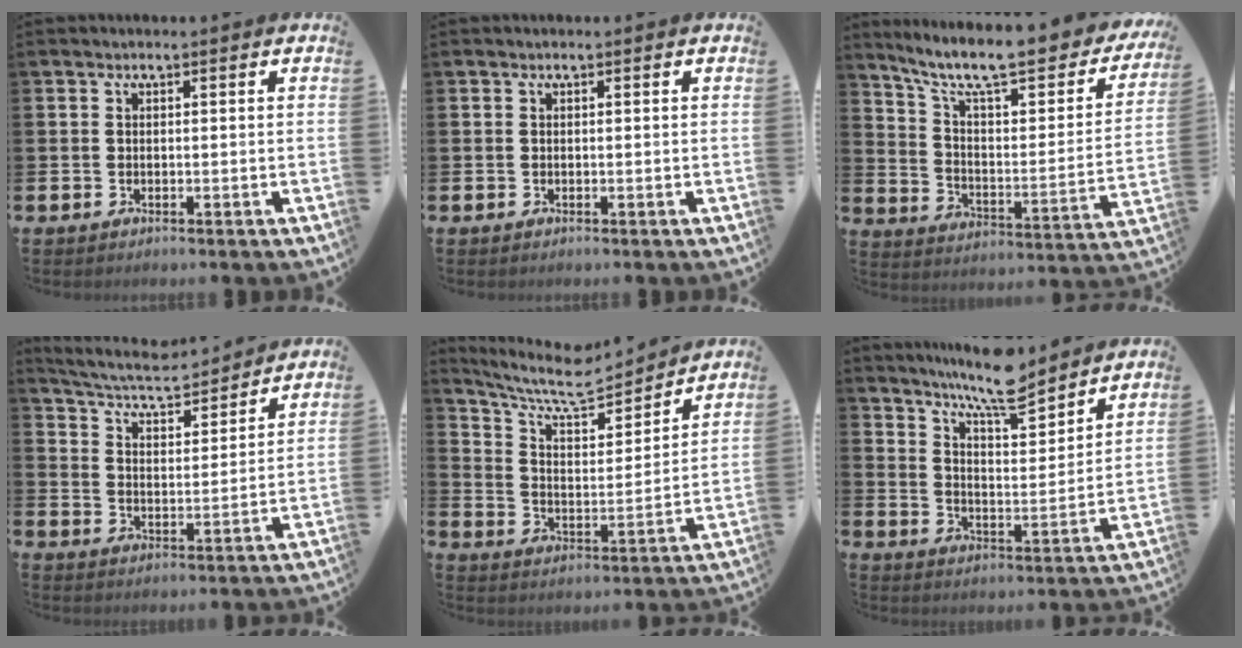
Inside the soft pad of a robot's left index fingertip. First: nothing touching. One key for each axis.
{"total": 0.0}
{"total": 10.8, "fx": 8.7, "fy": 2.7, "fz": 5.7, "tx": -0.130, "ty": -0.066, "tz": 0.143}
{"total": 6.1, "fx": 5.7, "fy": 1.1, "fz": 1.8, "tx": -0.068, "ty": -0.040, "tz": 0.097}
{"total": 8.9, "fx": 7.9, "fy": 2.2, "fz": 3.5, "tx": -0.103, "ty": -0.057, "tz": 0.135}
{"total": 9.2, "fx": 8.5, "fy": 1.4, "fz": 3.1, "tx": -0.079, "ty": -0.055, "tz": 0.153}